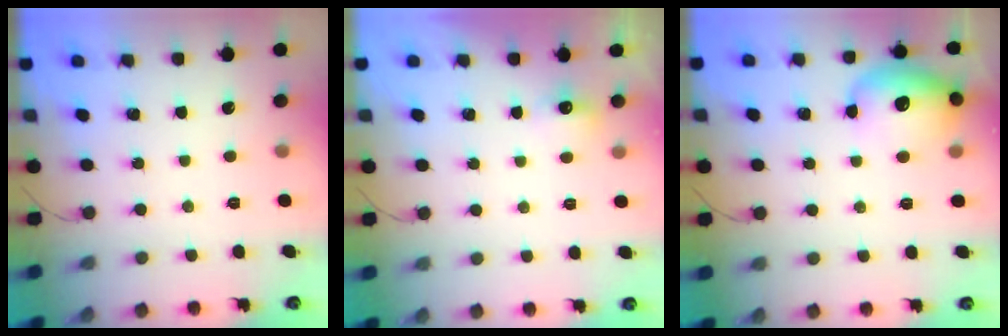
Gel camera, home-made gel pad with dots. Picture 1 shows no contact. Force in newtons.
{"total": 6.8, "press": 4.4, "slide": 5.2}
{"total": 16.8, "press": 15.9, "slide": 5.5}